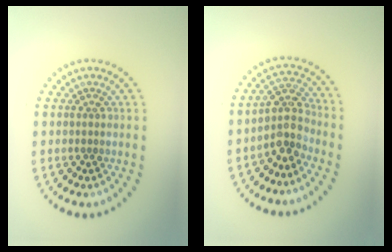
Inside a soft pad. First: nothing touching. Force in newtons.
{"total": 3.4, "press": 2.6, "slide": 2.2}